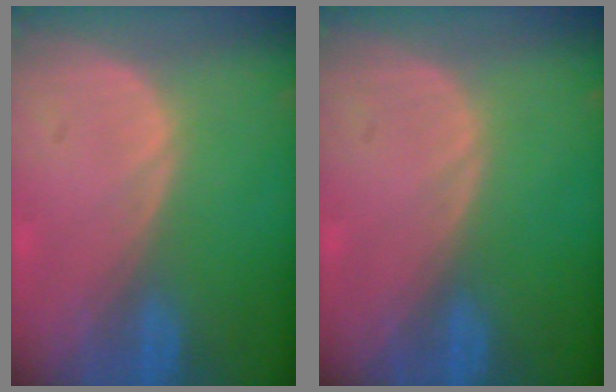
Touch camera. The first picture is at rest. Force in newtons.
{"total": 0.0}